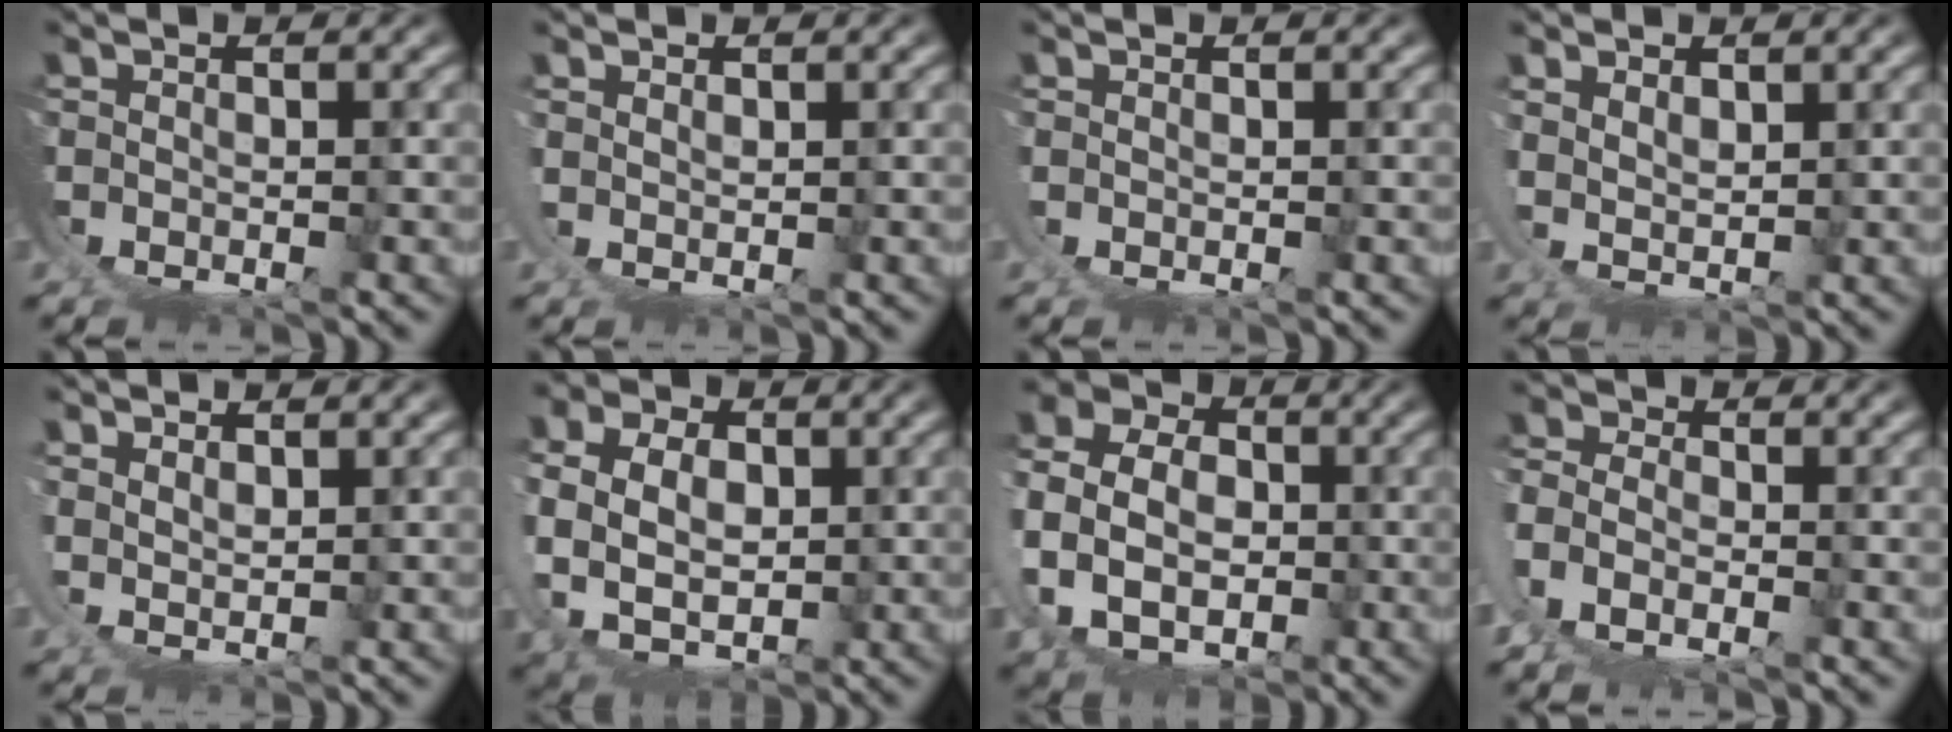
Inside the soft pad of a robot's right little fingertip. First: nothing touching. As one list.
[{"total": 1.8, "force": [1.7, -0.4, 0.3], "torque": [-0.012, 0.002, 0.029]}, {"total": 0.6, "force": [0.6, -0.2, 0.0], "torque": [0.001, 0.001, 0.008]}, {"total": 3.0, "force": [2.7, 0.6, 1.2], "torque": [-0.030, -0.006, 0.055]}, {"total": 2.7, "force": [2.5, 0.4, 1.0], "torque": [-0.024, -0.003, 0.048]}, {"total": 8.5, "force": [2.3, 6.0, 5.6], "torque": [-0.127, -0.032, 0.057]}, {"total": 12.3, "force": [3.0, 9.4, 7.4], "torque": [-0.146, -0.010, 0.042]}, {"total": 6.0, "force": [1.9, 4.8, 3.1], "torque": [-0.084, -0.005, 0.023]}]